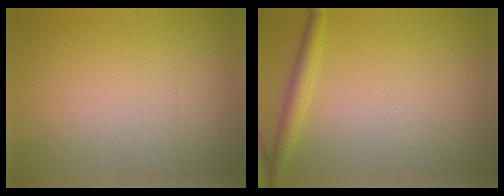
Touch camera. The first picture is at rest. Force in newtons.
{"total": 2.1, "press": 2.1, "slide": 0.1}